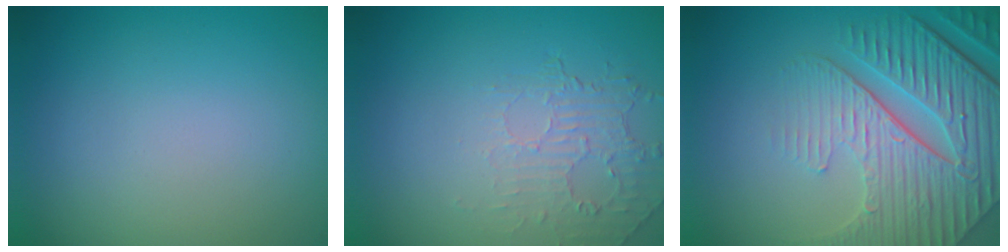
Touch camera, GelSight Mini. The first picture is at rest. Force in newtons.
{"total": 2.0, "press": 0.8, "slide": 1.8}
{"total": 8.6, "press": 6.2, "slide": 5.9}